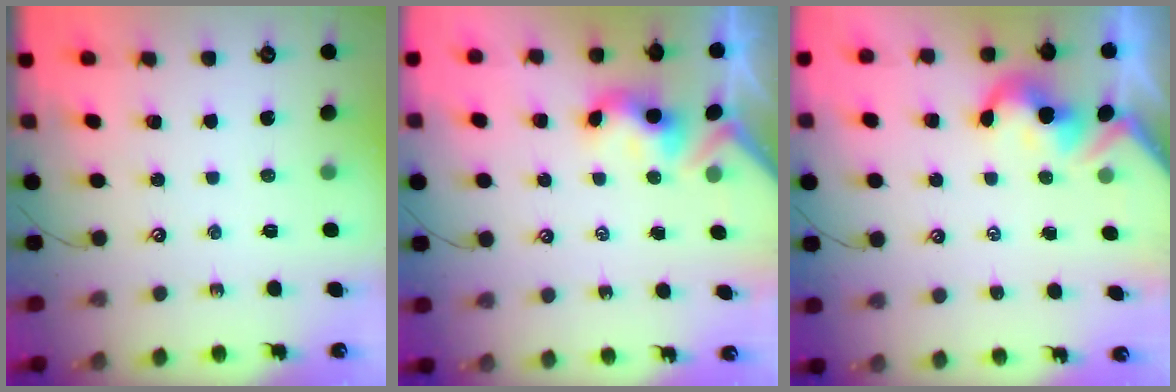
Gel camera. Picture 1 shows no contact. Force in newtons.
{"total": 3.6, "press": 3.6, "slide": 0.2}
{"total": 1.9, "press": 1.9, "slide": 0.3}